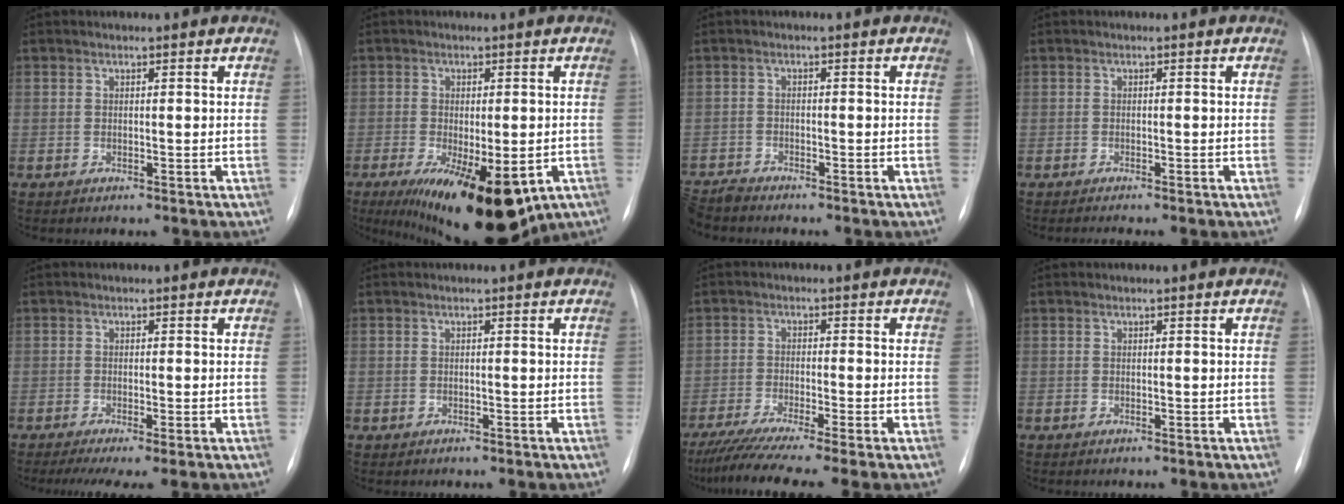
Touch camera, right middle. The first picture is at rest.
{"total": 18.3, "force": [-9.4, 7.0, 14.1], "torque": [-0.183, -0.030, -0.125]}
{"total": 3.9, "force": [-3.9, 0.1, 0.2], "torque": [0.001, -0.017, -0.074]}
{"total": 3.0, "force": [-2.5, 0.0, 1.6], "torque": [-0.014, -0.002, -0.030]}
{"total": 5.5, "force": [-3.6, 0.7, 4.1], "torque": [-0.061, -0.017, -0.059]}
{"total": 0.0}
{"total": 10.6, "force": [-8.3, -0.7, 6.6], "torque": [-0.103, -0.026, -0.131]}
{"total": 0.0}